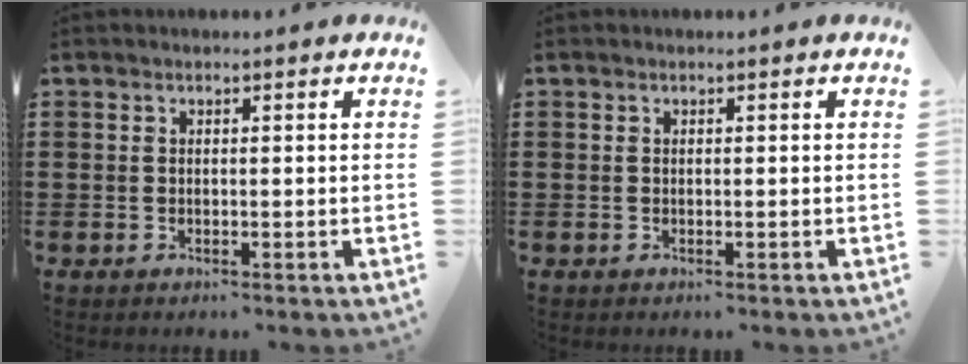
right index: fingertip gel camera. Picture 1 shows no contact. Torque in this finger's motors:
{"motor_torque": [0.05, 1.26, 0.00, 0.00]}